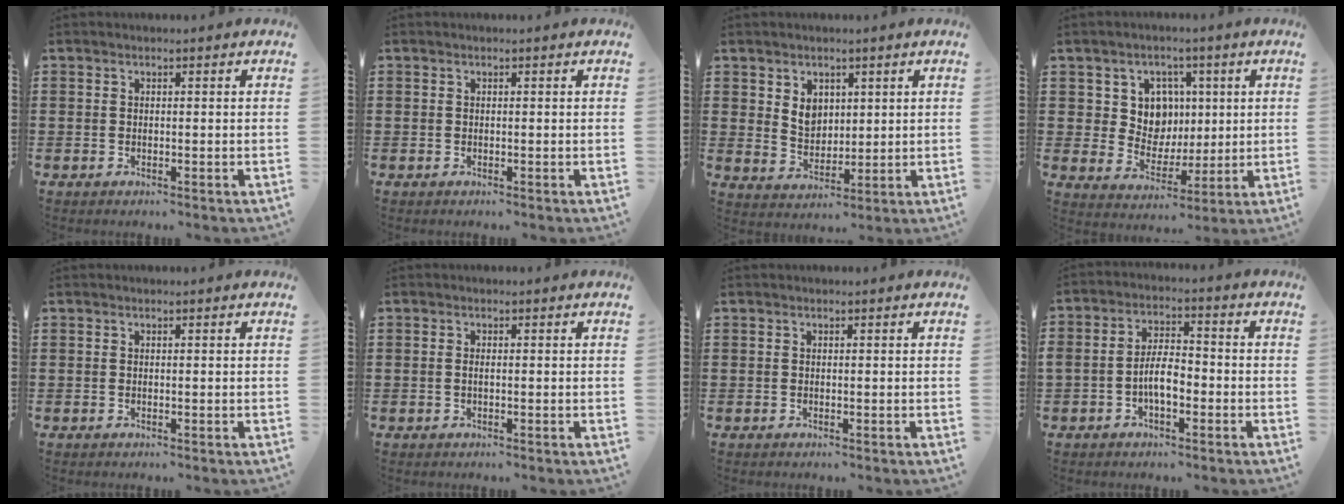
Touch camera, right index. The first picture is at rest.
{"total": 0.0}
{"total": 4.3, "force": [1.9, 3.4, 1.9], "torque": [-0.042, 0.007, 0.033]}
{"total": 7.4, "force": [2.1, 6.5, 2.9], "torque": [-0.073, 0.008, 0.038]}
{"total": 0.0}
{"total": 0.7, "force": [-0.1, 0.3, 0.6], "torque": [-0.014, -0.001, -0.002]}
{"total": 0.0}
{"total": 5.1, "force": [-1.8, 2.3, 4.2], "torque": [-0.087, 0.005, -0.036]}